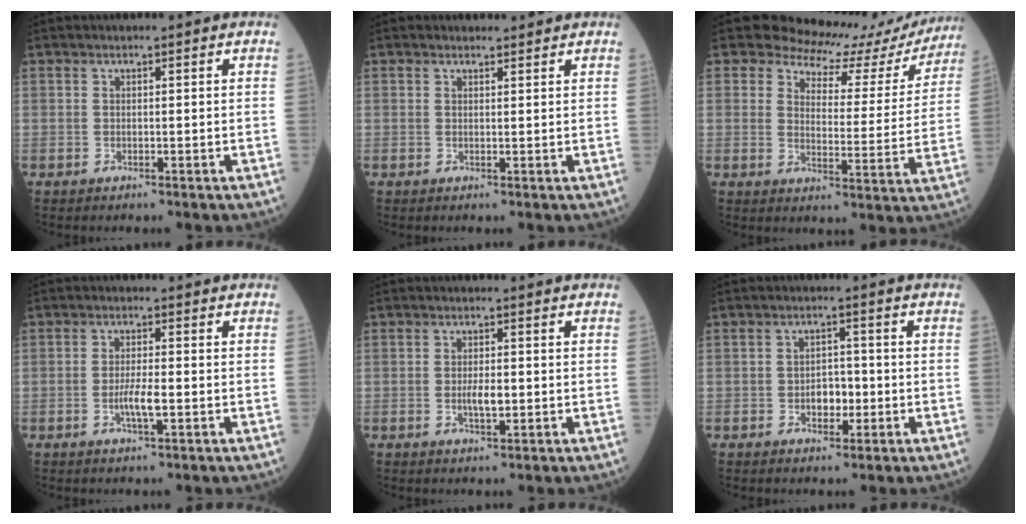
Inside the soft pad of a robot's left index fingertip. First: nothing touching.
{"total": 1.5, "force": [1.5, 0.3, 0.0], "torque": [-0.010, 0.002, 0.023]}
{"total": 14.7, "force": [13.7, 5.1, 2.0], "torque": [-0.006, -0.044, 0.143]}
{"total": 3.3, "force": [-0.9, 0.4, 3.1], "torque": [-0.065, -0.003, -0.017]}
{"total": 2.7, "force": [-0.3, 0.9, 2.6], "torque": [-0.052, -0.001, -0.004]}
{"total": 3.4, "force": [-0.9, 2.1, 2.6], "torque": [-0.039, 0.006, -0.012]}